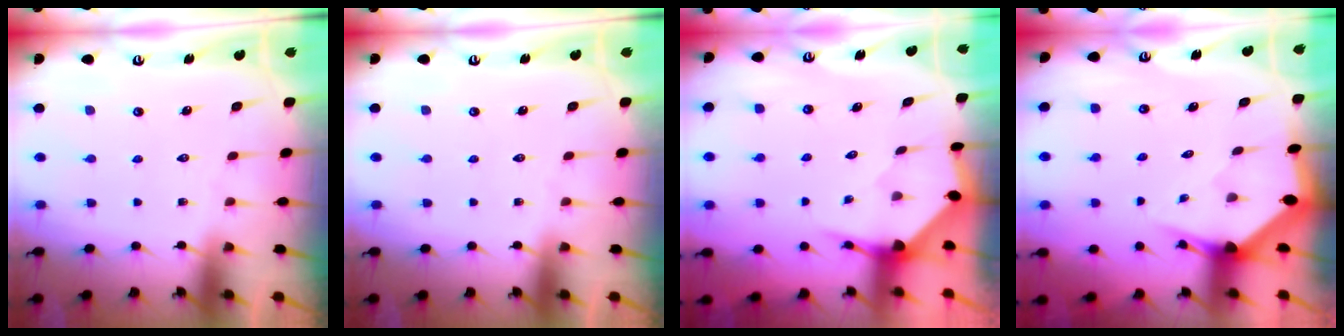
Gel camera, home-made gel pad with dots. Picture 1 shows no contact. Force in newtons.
{"total": 0.0}
{"total": 3.6, "press": 3.6, "slide": 0.4}
{"total": 3.4, "press": 3.4, "slide": 0.2}